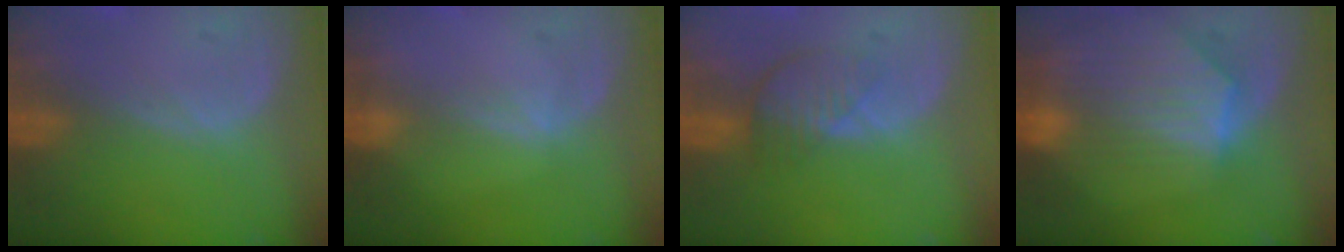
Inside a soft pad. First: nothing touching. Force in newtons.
{"total": 0.9, "press": 0.8, "slide": 0.2}
{"total": 3.9, "press": 3.6, "slide": 1.5}
{"total": 9.5, "press": 8.4, "slide": 4.6}